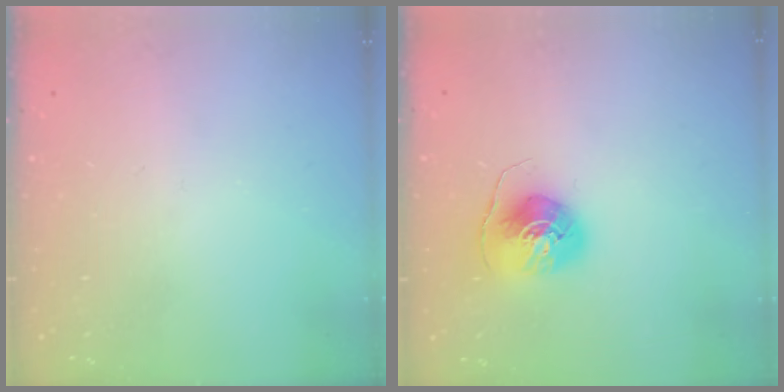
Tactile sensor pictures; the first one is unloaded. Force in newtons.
{"total": 8.4, "press": 8.3, "slide": 0.7}